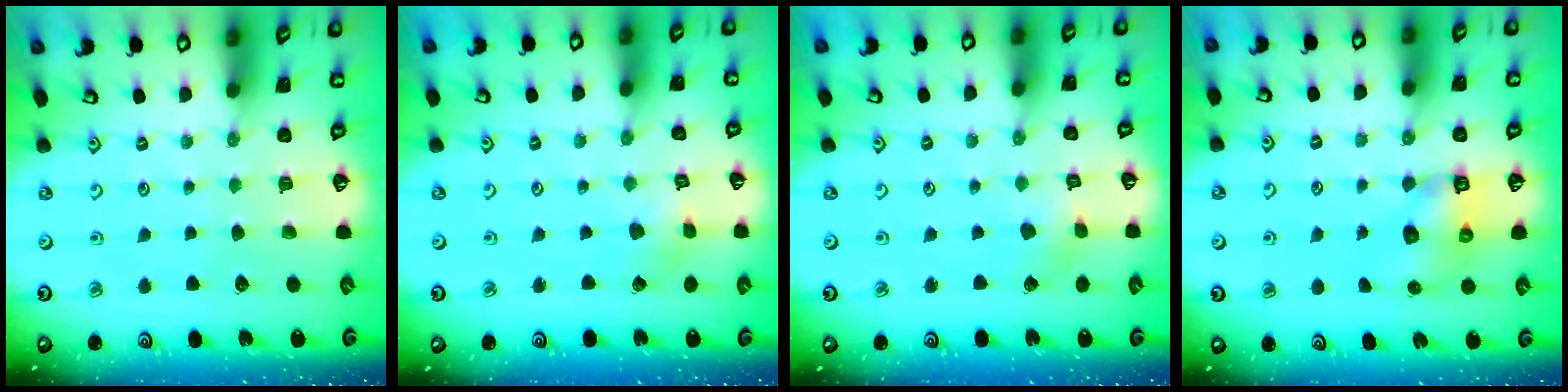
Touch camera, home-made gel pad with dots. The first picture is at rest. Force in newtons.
{"total": 2.4, "press": 2.4, "slide": 0.2}
{"total": 3.4, "press": 3.4, "slide": 0.4}
{"total": 6.1, "press": 6.1, "slide": 1.0}